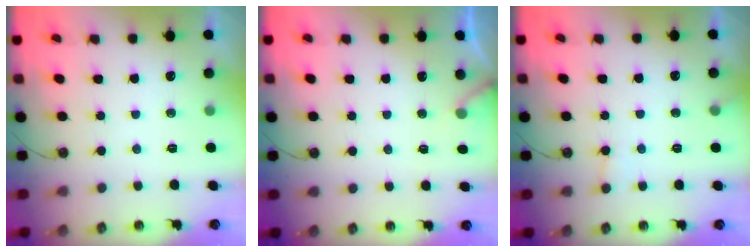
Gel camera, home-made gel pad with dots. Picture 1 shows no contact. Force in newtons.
{"total": 4.2, "press": 4.1, "slide": 0.2}
{"total": 5.9, "press": 5.9, "slide": 0.6}